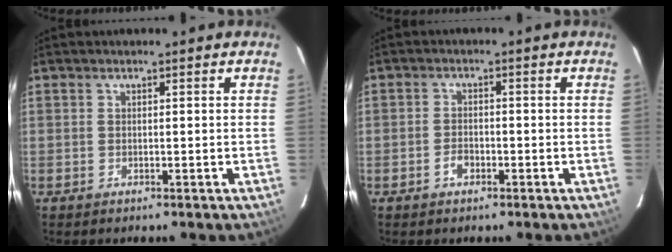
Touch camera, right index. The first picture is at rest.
{"total": 2.5, "force": [-1.3, 1.6, 1.3], "torque": [-0.027, 0.004, -0.024]}